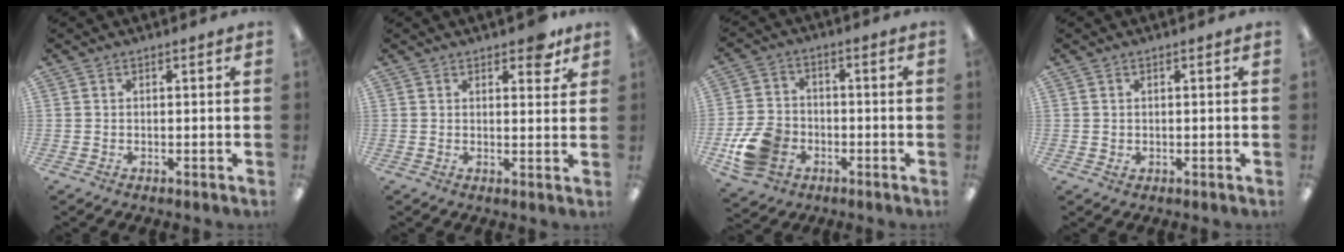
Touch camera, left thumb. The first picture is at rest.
{"total": 5.2, "force": [3.6, 2.3, 2.9], "torque": [-0.026, -0.017, 0.058]}
{"total": 10.8, "force": [-4.0, 8.1, 5.8], "torque": [-0.133, 0.024, -0.068]}
{"total": 1.0, "force": [0.5, 0.7, 0.4], "torque": [-0.009, 0.003, 0.008]}